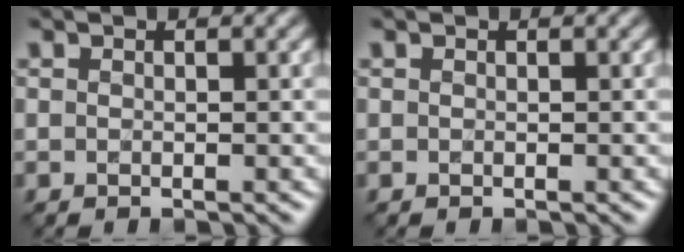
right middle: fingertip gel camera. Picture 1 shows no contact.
{"total": 0.0}